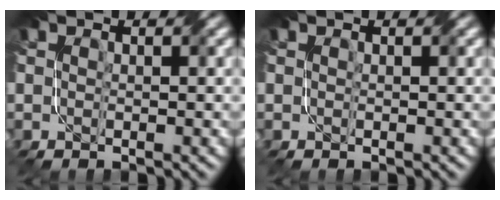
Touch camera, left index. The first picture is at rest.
{"total": 0.0}